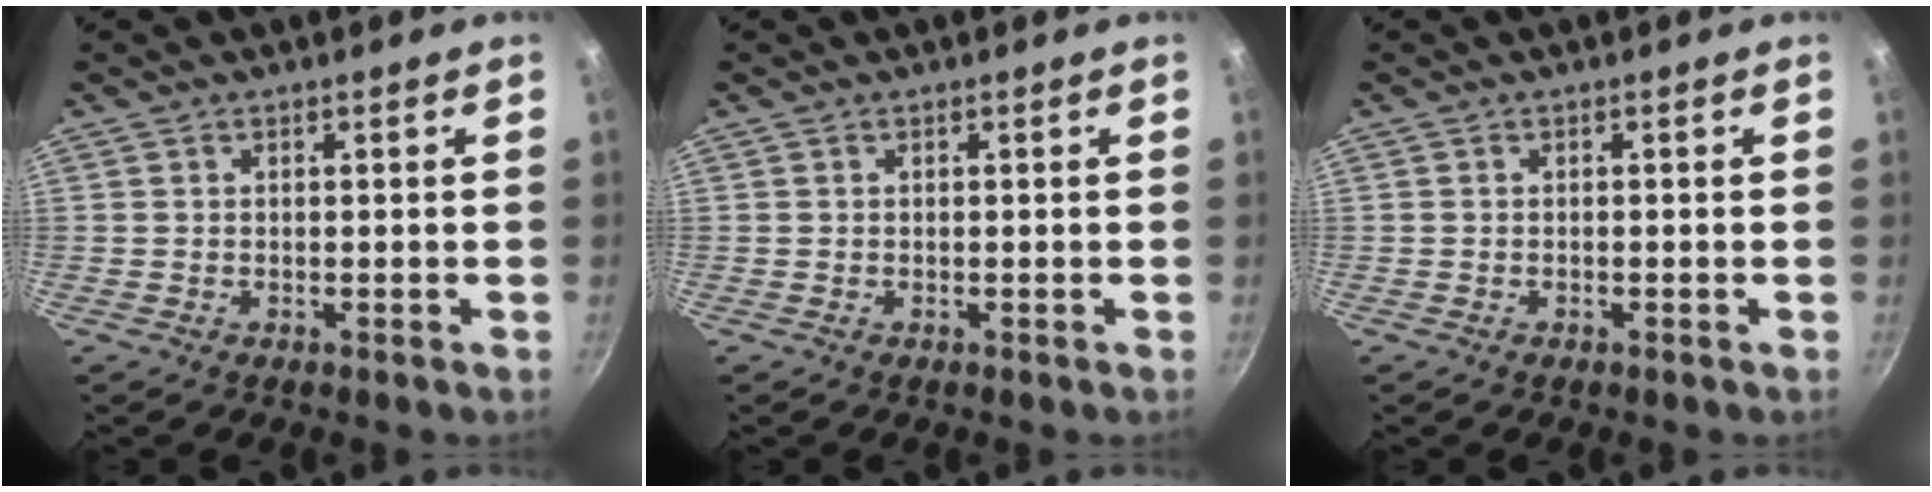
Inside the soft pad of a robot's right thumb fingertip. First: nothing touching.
{"total": 0.0}
{"total": 0.0}